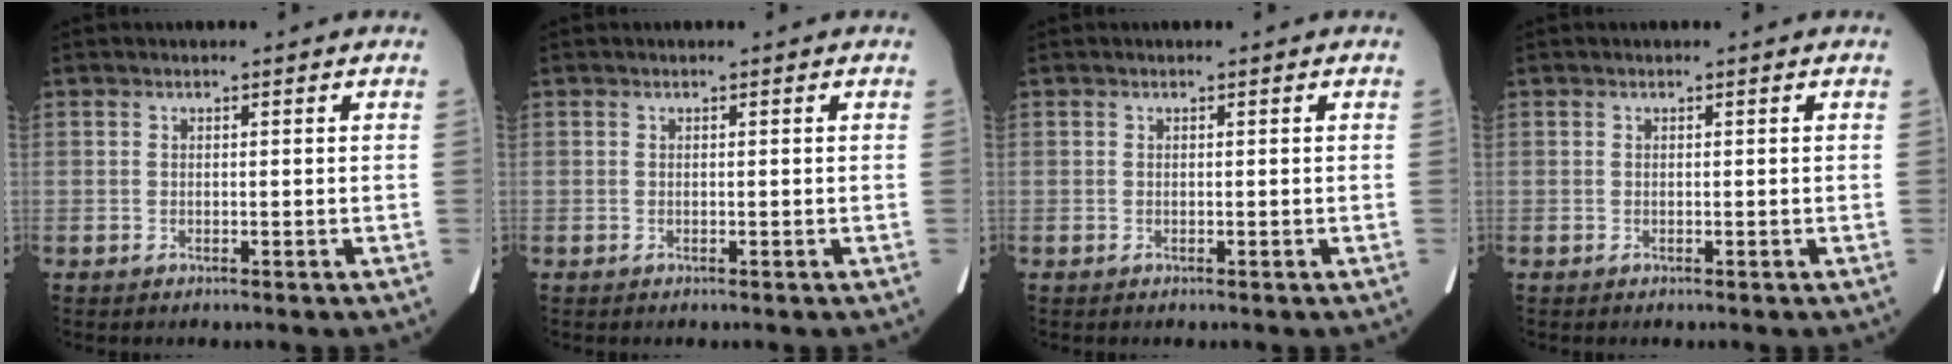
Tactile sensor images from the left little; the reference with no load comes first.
{"total": 0.0}
{"total": 0.0}
{"total": 0.0}